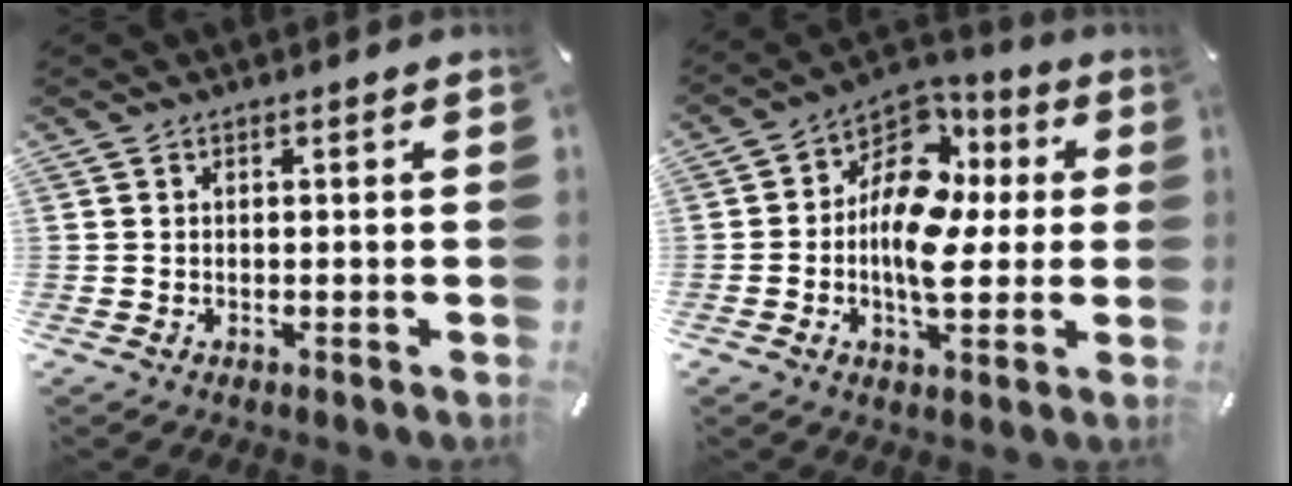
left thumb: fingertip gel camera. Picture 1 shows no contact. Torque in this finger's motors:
{"motor_torque": [1.79, 2.79, 1.50, -0.28, 0.39]}